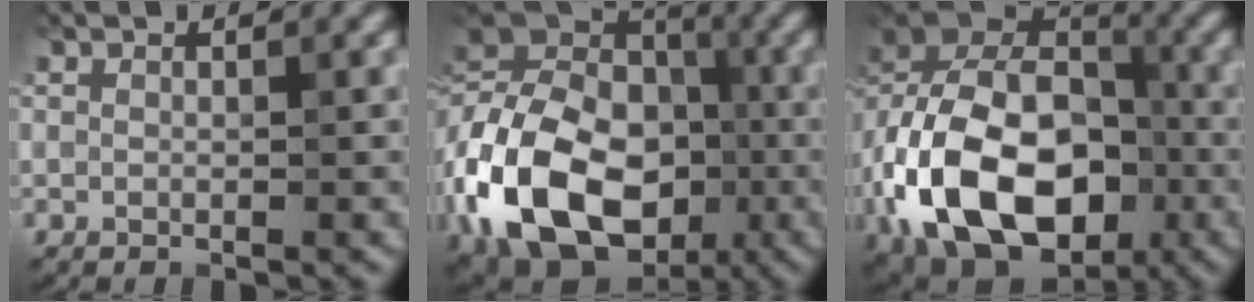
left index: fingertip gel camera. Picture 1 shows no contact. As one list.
[{"total": 18.0, "force": [-6.2, 13.0, 10.8], "torque": [-0.232, 0.000, -0.116]}, {"total": 17.3, "force": [-5.7, 11.2, 11.9], "torque": [-0.215, 0.003, -0.113]}]